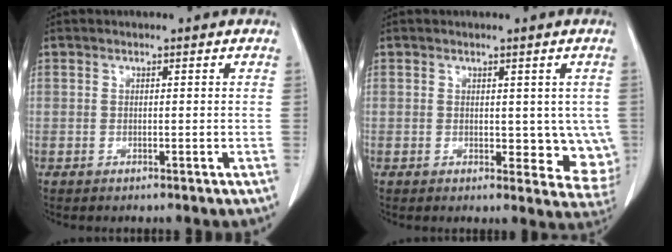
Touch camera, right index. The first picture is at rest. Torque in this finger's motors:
{"motor_torque": [0.07, 0.22, 0.09, 0.02]}